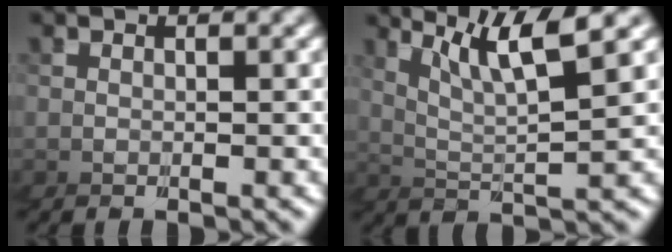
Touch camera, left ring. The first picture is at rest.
{"total": 6.3, "force": [5.5, -3.0, -0.7], "torque": [-0.019, 0.037, 0.074]}